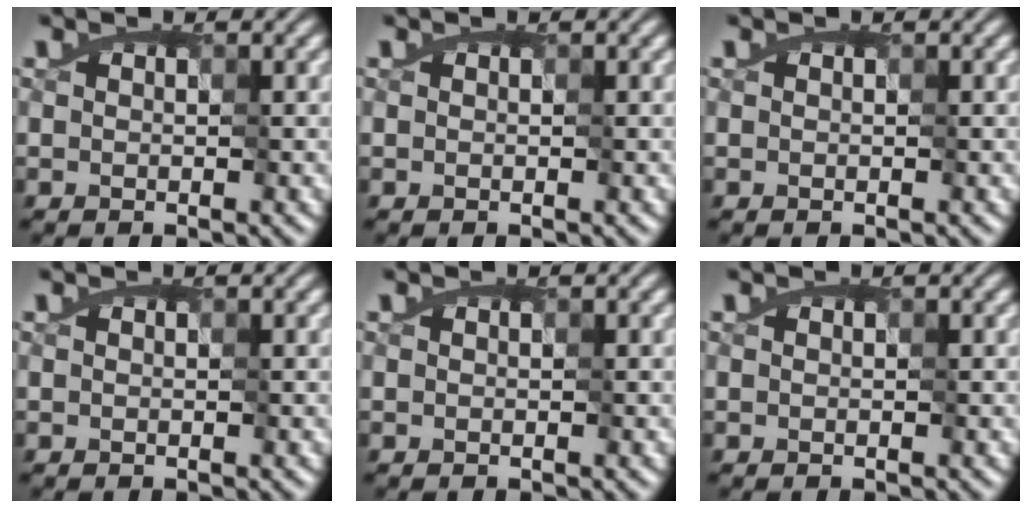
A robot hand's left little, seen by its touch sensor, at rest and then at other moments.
{"total": 0.0}
{"total": 0.0}
{"total": 0.0}
{"total": 0.0}
{"total": 0.0}